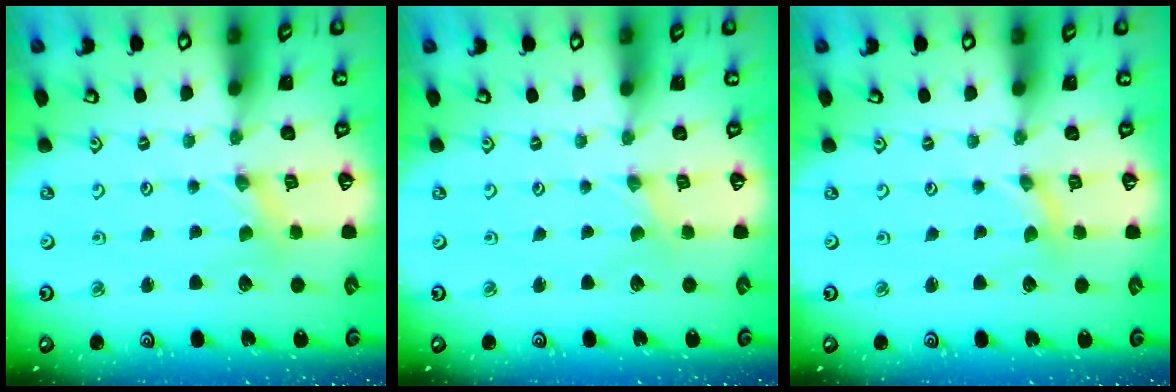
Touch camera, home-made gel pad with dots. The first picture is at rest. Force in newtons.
{"total": 0.0}
{"total": 0.0}